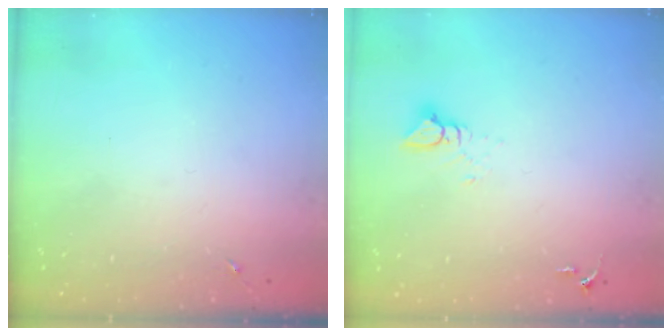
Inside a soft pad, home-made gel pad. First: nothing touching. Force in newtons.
{"total": 3.3, "press": 3.3, "slide": 0.3}